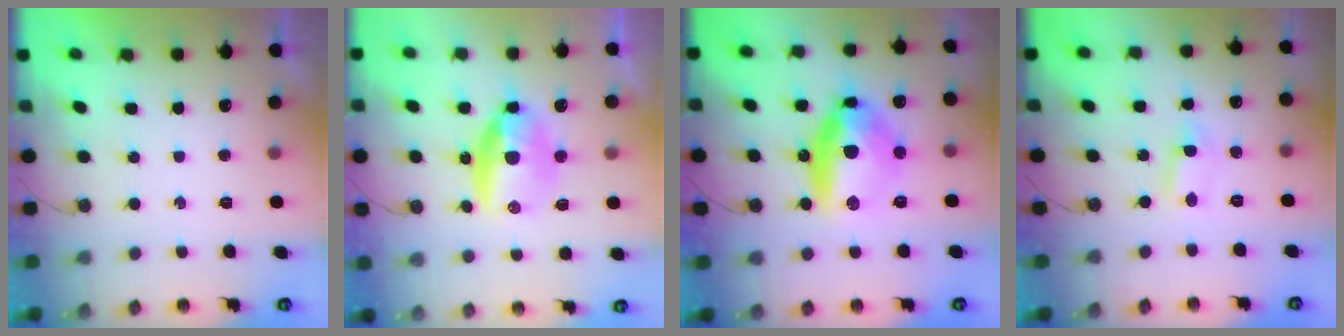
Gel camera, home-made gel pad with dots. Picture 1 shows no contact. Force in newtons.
{"total": 11.4, "press": 11.4, "slide": 0.6}
{"total": 14.6, "press": 14.4, "slide": 1.8}
{"total": 1.1, "press": 0.9, "slide": 0.7}